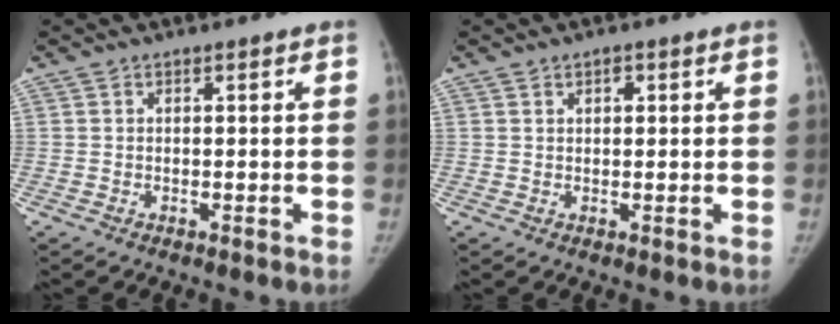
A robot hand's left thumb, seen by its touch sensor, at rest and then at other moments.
{"total": 1.7, "force": [0.8, 1.0, 1.1], "torque": [-0.010, -0.002, 0.014]}